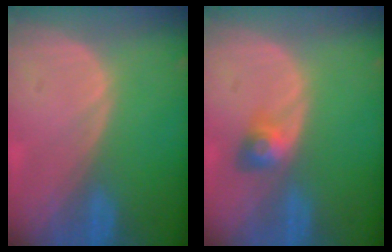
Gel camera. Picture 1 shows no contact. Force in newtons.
{"total": 3.1, "press": 2.8, "slide": 1.4}